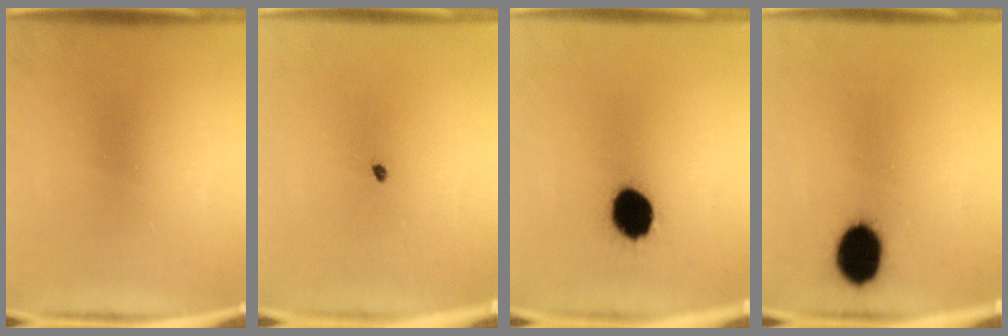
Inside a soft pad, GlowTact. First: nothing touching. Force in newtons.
{"total": 0.7}
{"total": 11.7}
{"total": 10.8}